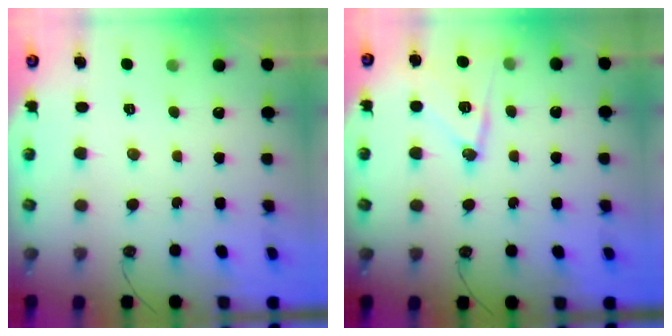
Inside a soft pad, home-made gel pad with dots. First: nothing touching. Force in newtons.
{"total": 13.3, "press": 13.3, "slide": 1.4}